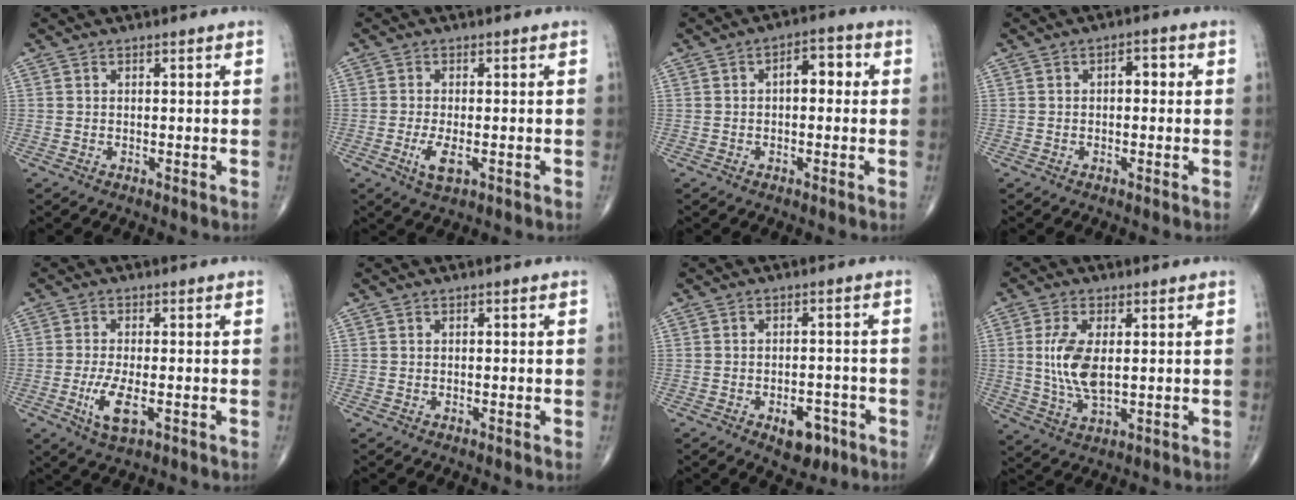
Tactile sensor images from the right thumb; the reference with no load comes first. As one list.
[{"total": 4.0, "force": [-1.3, 1.5, 3.5], "torque": [-0.072, -0.007, -0.021]}, {"total": 5.0, "force": [0.4, 2.8, 4.2], "torque": [-0.040, 0.019, -0.005]}, {"total": 2.7, "force": [0.2, 1.6, 2.2], "torque": [-0.017, 0.011, -0.006]}, {"total": 6.2, "force": [-1.9, 2.2, 5.4], "torque": [-0.109, -0.007, -0.032]}, {"total": 0.0}, {"total": 6.3, "force": [-3.2, 3.5, 4.1], "torque": [-0.038, 0.018, -0.040]}, {"total": 8.9, "force": [0.8, 4.0, 7.9], "torque": [-0.166, -0.013, 0.021]}]